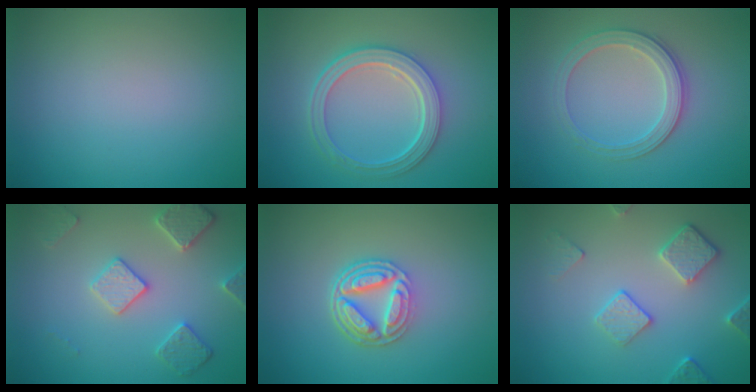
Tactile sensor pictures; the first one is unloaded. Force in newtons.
{"total": 5.0, "press": 3.9, "slide": 3.1}
{"total": 3.1, "press": 2.9, "slide": 1.0}
{"total": 3.7, "press": 3.4, "slide": 1.5}
{"total": 5.0, "press": 3.7, "slide": 3.4}
{"total": 3.8, "press": 3.1, "slide": 2.1}